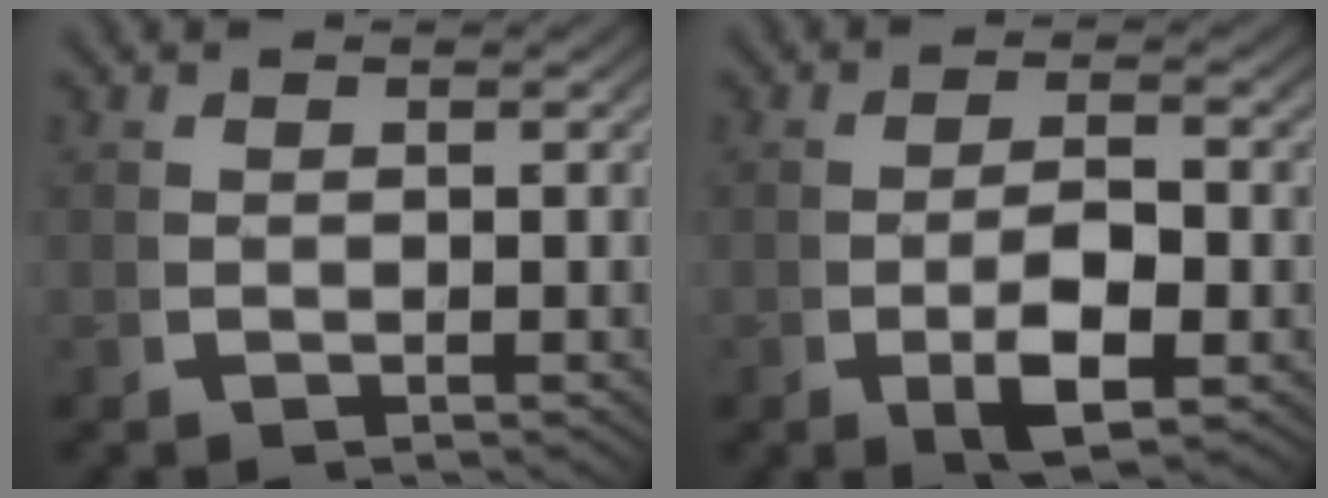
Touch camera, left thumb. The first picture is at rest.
{"total": 5.3, "force": [-1.1, 2.7, 4.5], "torque": [-0.088, -0.013, -0.011]}